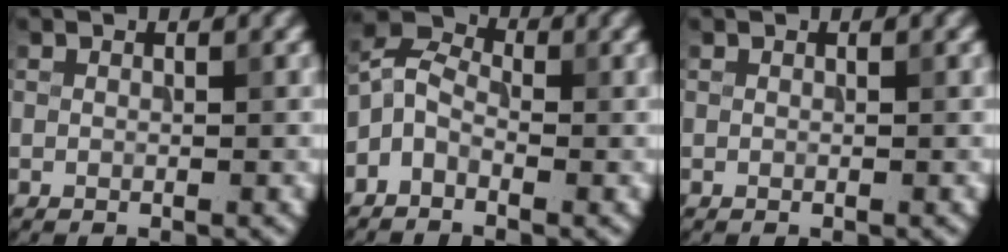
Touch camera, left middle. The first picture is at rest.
{"total": 3.4, "force": [-1.6, 2.2, 2.1], "torque": [-0.046, 0.012, -0.046]}
{"total": 0.0}